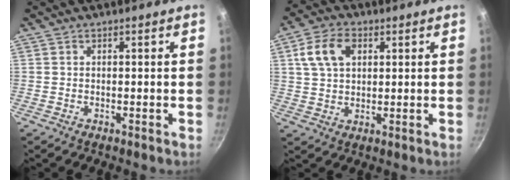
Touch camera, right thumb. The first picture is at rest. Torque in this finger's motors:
{"motor_torque": [-0.19, 0.55, 0.30, -0.27, 0.07]}